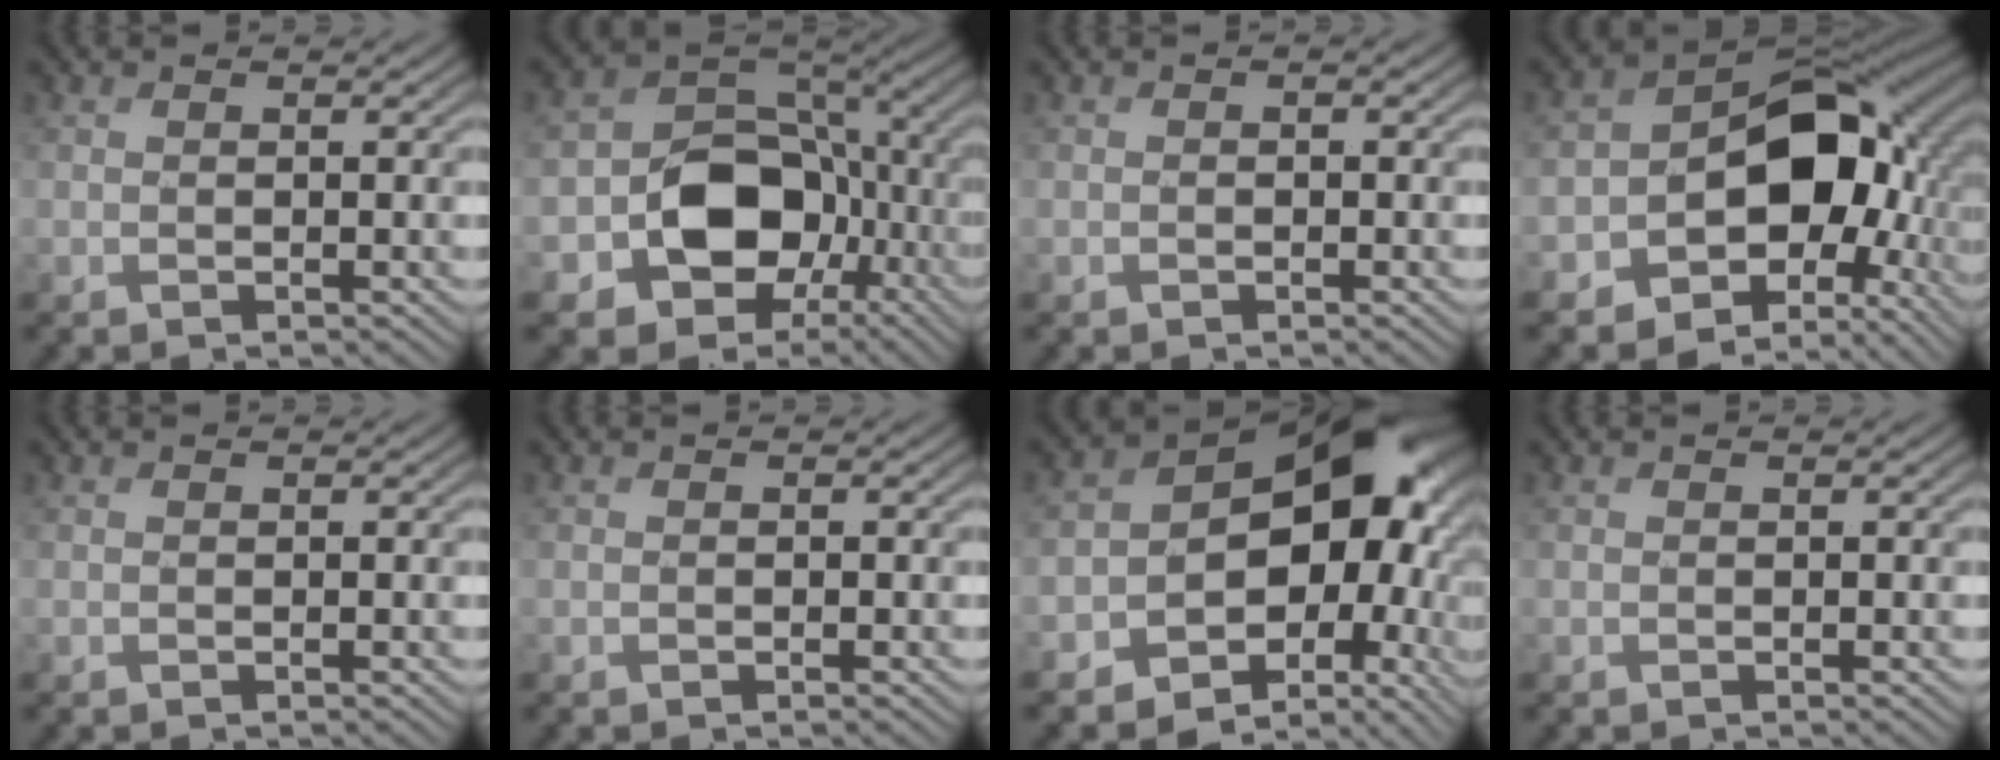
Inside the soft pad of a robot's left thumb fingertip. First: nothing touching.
{"total": 12.8, "force": [-3.5, 9.9, 7.2], "torque": [-0.141, -0.021, -0.072]}
{"total": 0.5, "force": [-0.3, 0.4, 0.3], "torque": [-0.002, -0.001, -0.005]}
{"total": 15.5, "force": [-2.3, 10.9, 10.7], "torque": [-0.162, -0.029, -0.033]}
{"total": 0.0}
{"total": 0.0}
{"total": 17.3, "force": [-1.5, 11.9, 12.4], "torque": [-0.166, -0.049, 0.010]}
{"total": 0.0}